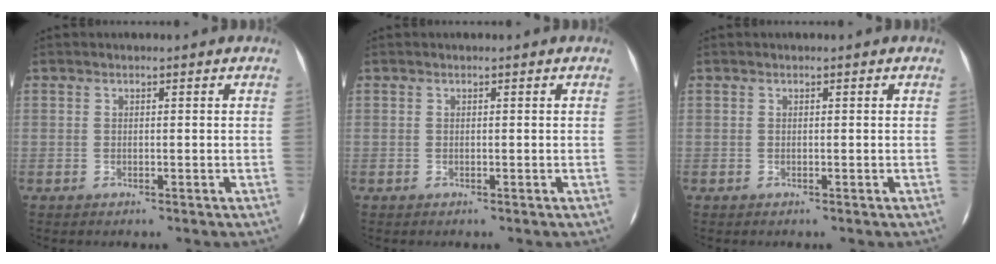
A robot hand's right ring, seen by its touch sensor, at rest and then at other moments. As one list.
[{"total": 0.0}, {"total": 0.0}]